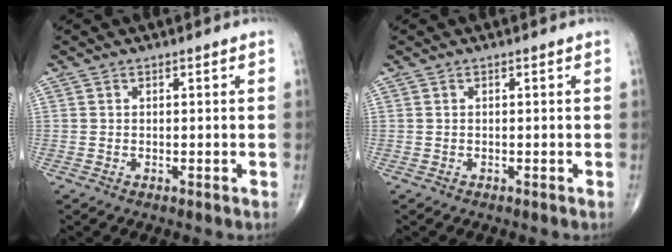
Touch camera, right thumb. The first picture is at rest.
{"total": 0.0}